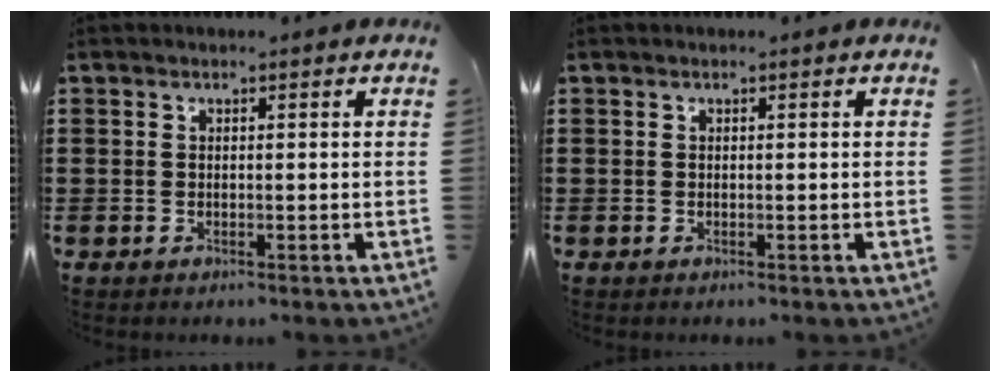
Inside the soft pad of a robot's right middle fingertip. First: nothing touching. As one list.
[{"total": 0.0}]